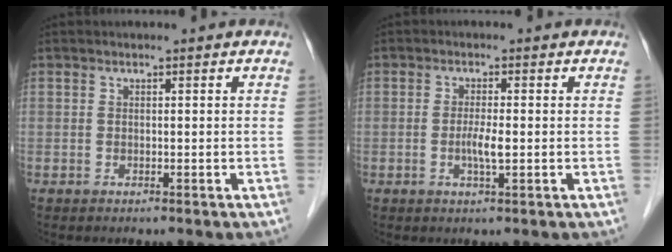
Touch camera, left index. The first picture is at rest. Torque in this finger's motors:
{"motor_torque": [0.36, 0.28, 0.09, 0.02]}